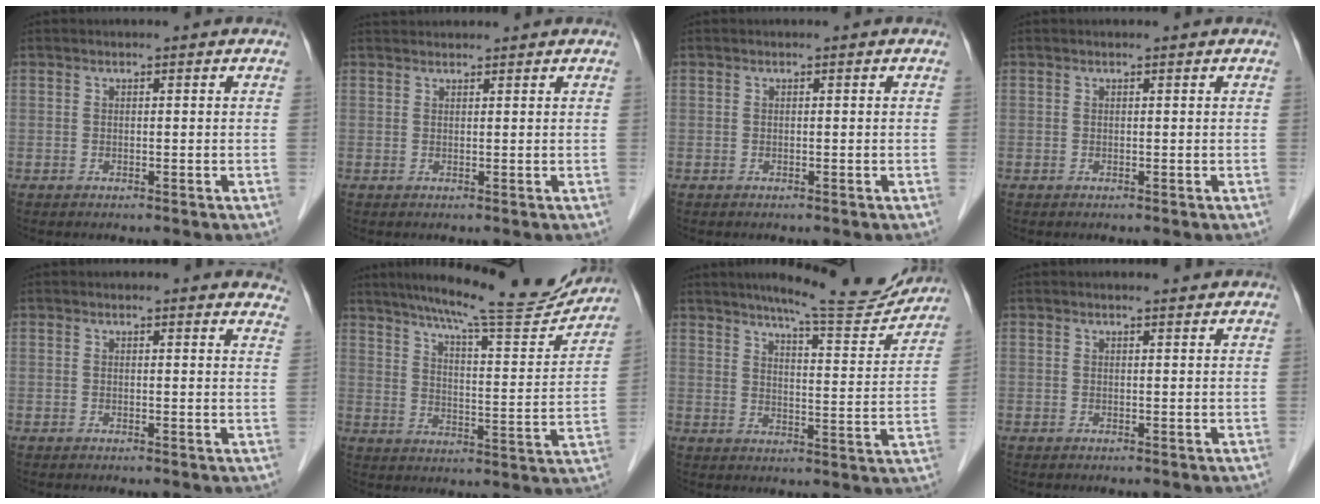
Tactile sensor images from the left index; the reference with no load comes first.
{"total": 3.6, "force": [3.6, 0.3, 0.6], "torque": [-0.008, 0.033, 0.054]}
{"total": 0.0}
{"total": 0.0}
{"total": 8.6, "force": [8.4, 1.7, 1.3], "torque": [0.022, -0.017, 0.054]}
{"total": 19.4, "force": [17.5, 1.1, 8.2], "torque": [-0.130, -0.037, 0.237]}
{"total": 15.1, "force": [13.9, 1.0, 6.0], "torque": [-0.082, -0.031, 0.179]}
{"total": 1.6, "force": [1.6, 0.0, 0.4], "torque": [-0.008, 0.000, 0.021]}